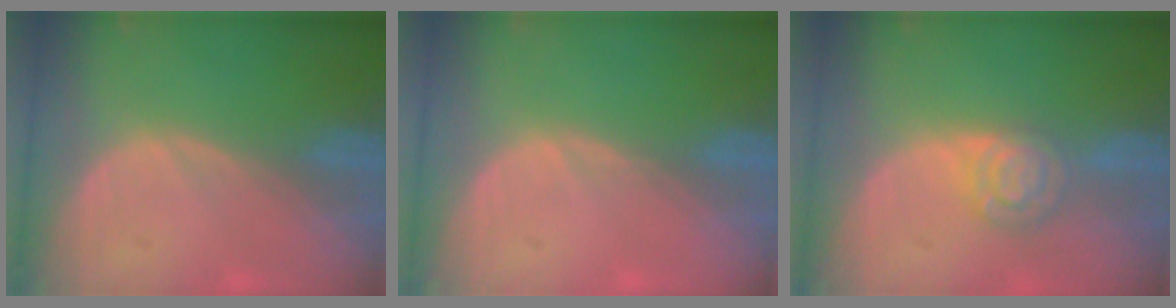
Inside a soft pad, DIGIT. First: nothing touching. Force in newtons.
{"total": 0.6, "press": 0.4, "slide": 0.4}
{"total": 5.3, "press": 4.6, "slide": 2.6}